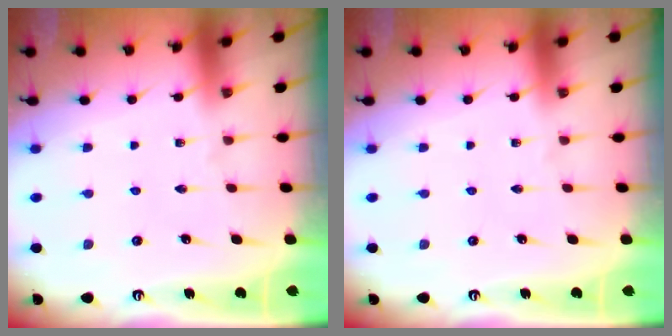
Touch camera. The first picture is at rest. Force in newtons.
{"total": 0.0}